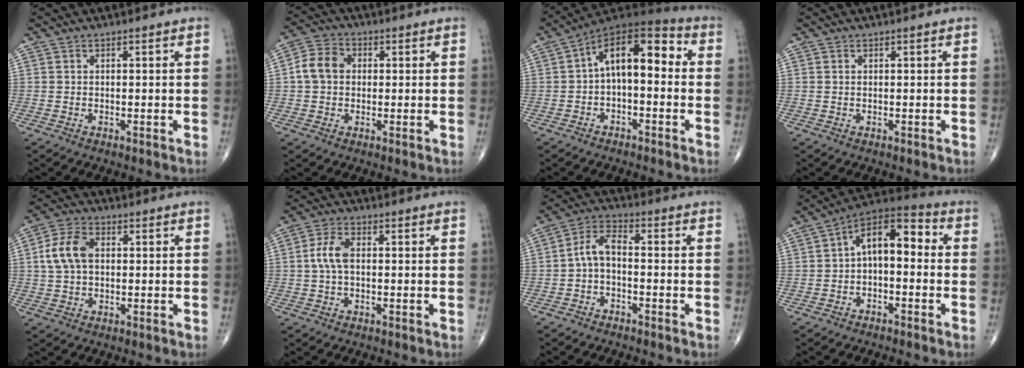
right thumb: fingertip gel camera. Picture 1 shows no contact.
{"total": 6.6, "force": [0.5, 5.2, 4.0], "torque": [-0.068, 0.017, 0.000]}
{"total": 13.2, "force": [0.7, 6.8, 11.3], "torque": [-0.147, 0.049, -0.004]}
{"total": 0.0}
{"total": 7.6, "force": [1.0, 4.9, 5.8], "torque": [-0.117, 0.017, 0.016]}
{"total": 4.8, "force": [0.2, 2.6, 4.1], "torque": [-0.096, 0.012, 0.000]}
{"total": 5.4, "force": [-1.1, 2.8, 4.5], "torque": [-0.084, 0.027, -0.032]}
{"total": 11.0, "force": [0.2, 5.9, 9.2], "torque": [-0.126, 0.045, -0.012]}